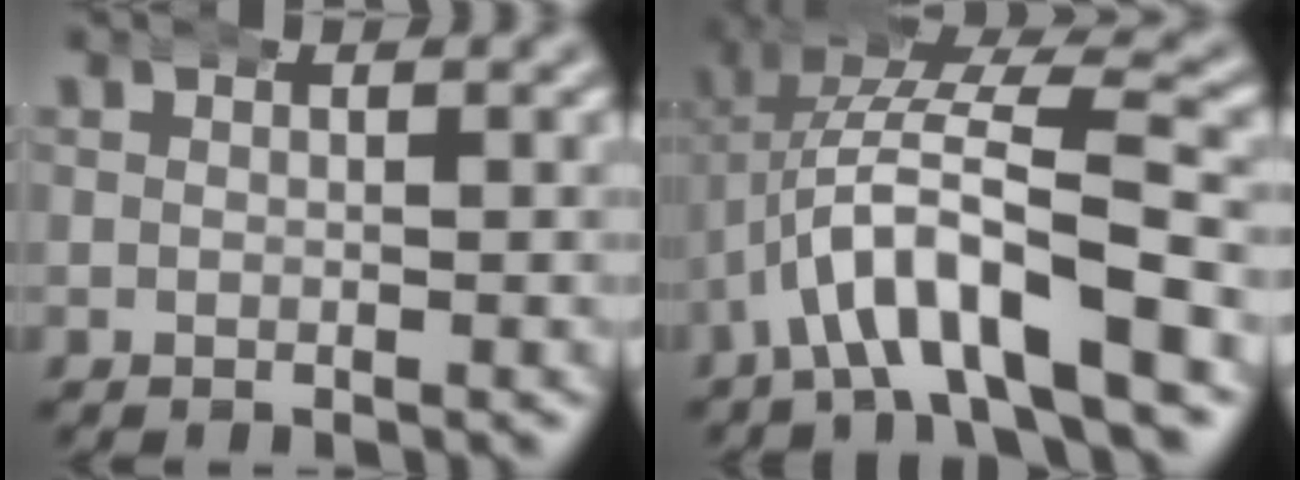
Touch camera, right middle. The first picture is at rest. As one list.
[{"total": 8.3, "force": [-1.8, 4.1, 7.0], "torque": [-0.131, -0.005, -0.025]}]